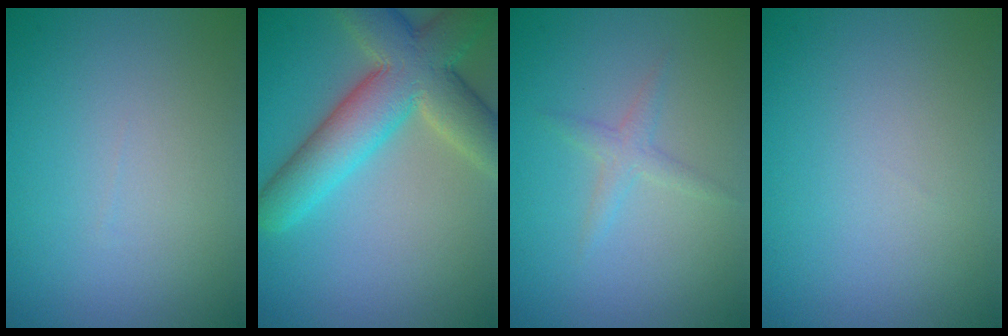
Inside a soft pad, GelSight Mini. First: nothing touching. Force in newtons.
{"total": 9.0, "press": 9.0, "slide": 0.4}
{"total": 1.4, "press": 1.4, "slide": 0.1}
{"total": 0.0}